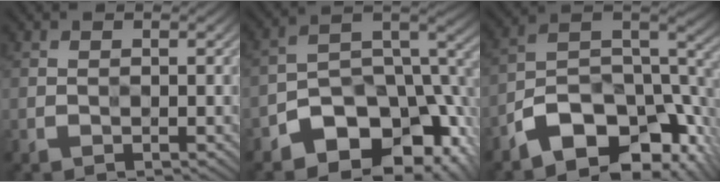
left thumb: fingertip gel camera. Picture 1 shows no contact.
{"total": 12.7, "force": [-7.2, 7.4, 7.4], "torque": [-0.109, -0.011, -0.127]}
{"total": 13.4, "force": [-8.1, 6.3, 8.6], "torque": [-0.136, -0.002, -0.149]}